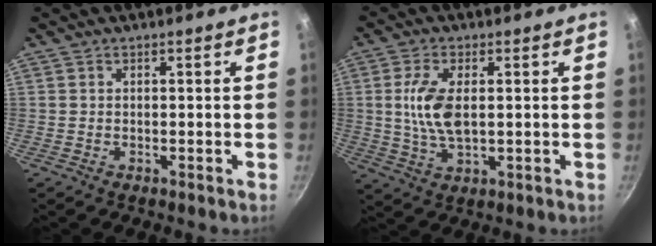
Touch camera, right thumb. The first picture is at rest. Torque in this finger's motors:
{"motor_torque": [0.18, 0.25, 0.86, 0.52, 0.10]}